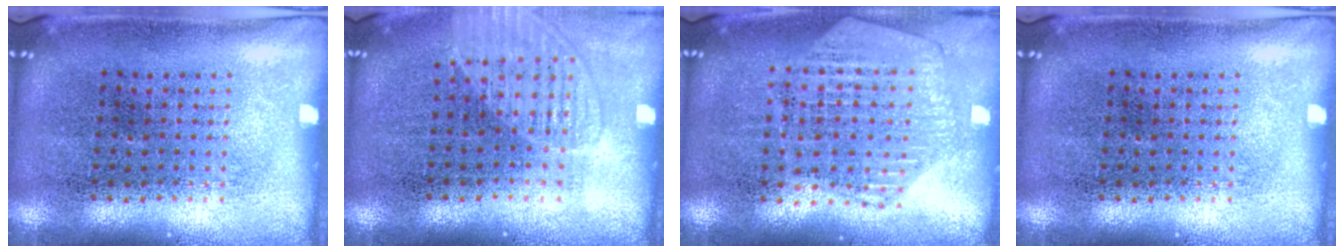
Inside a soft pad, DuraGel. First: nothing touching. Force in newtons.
{"total": 1.3, "press": 1.3, "slide": 0.2}
{"total": 1.1, "press": 1.1, "slide": 0.1}
{"total": 0.0}